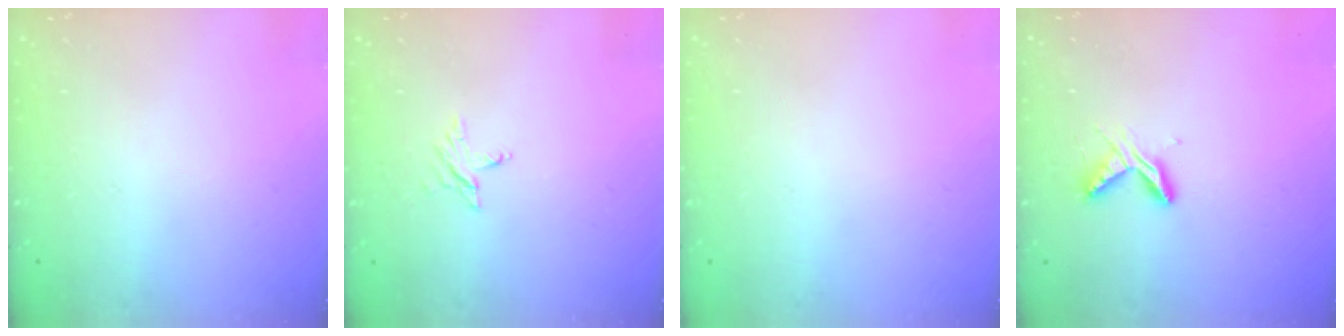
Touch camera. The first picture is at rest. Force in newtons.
{"total": 2.4, "press": 2.4, "slide": 0.2}
{"total": 0.0}
{"total": 5.4, "press": 5.4, "slide": 0.5}